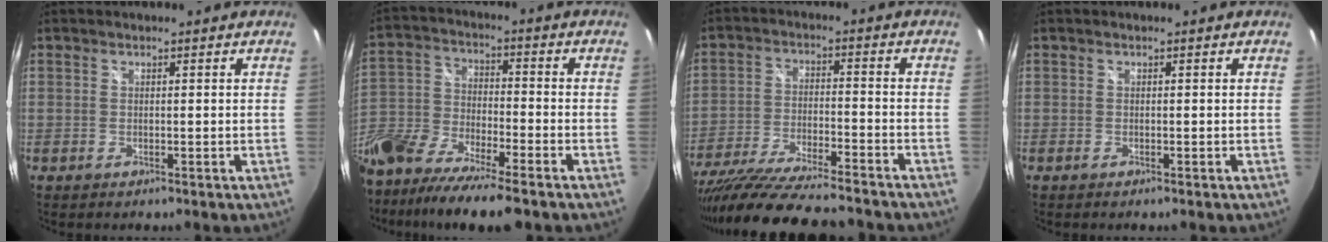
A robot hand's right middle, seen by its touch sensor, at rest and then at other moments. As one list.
[{"total": 18.8, "force": [-13.4, 5.9, 11.7], "torque": [-0.258, -0.040, -0.251]}, {"total": 20.1, "force": [-17.3, 2.2, 10.0], "torque": [-0.194, -0.049, -0.282]}, {"total": 0.0}]